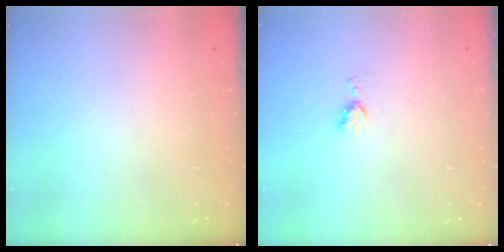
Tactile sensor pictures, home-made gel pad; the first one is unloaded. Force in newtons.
{"total": 5.7, "press": 5.7, "slide": 0.6}